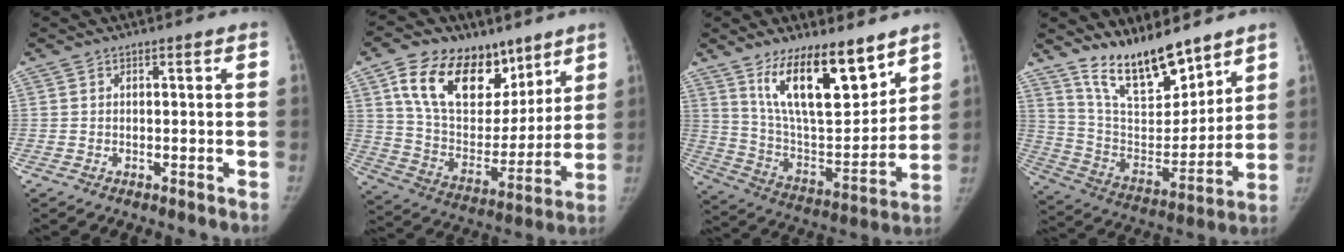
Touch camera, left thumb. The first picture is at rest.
{"total": 22.9, "force": [12.4, 14.3, 12.8], "torque": [-0.174, -0.039, 0.219]}
{"total": 19.1, "force": [12.3, 6.9, 12.9], "torque": [-0.174, -0.080, 0.227]}
{"total": 16.9, "force": [13.2, 5.8, 8.7], "torque": [-0.104, -0.088, 0.246]}